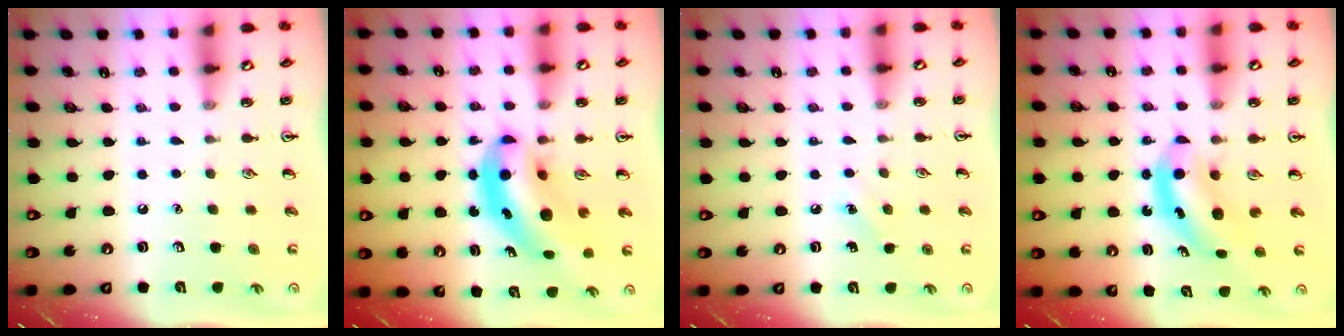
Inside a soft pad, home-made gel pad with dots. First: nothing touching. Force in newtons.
{"total": 7.9, "press": 7.5, "slide": 2.3}
{"total": 5.2, "press": 4.9, "slide": 1.7}
{"total": 5.6, "press": 5.5, "slide": 0.8}